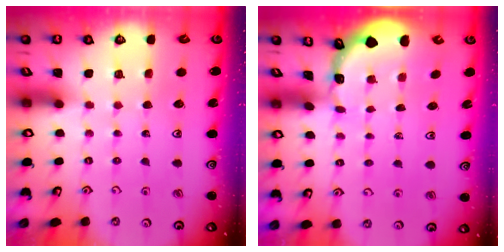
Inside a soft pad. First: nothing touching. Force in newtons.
{"total": 0.0}